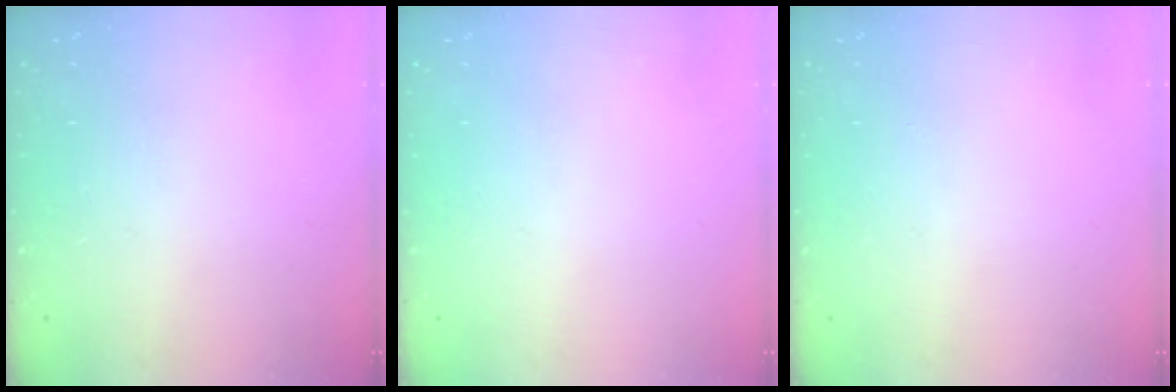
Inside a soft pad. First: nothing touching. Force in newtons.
{"total": 0.0}
{"total": 0.0}